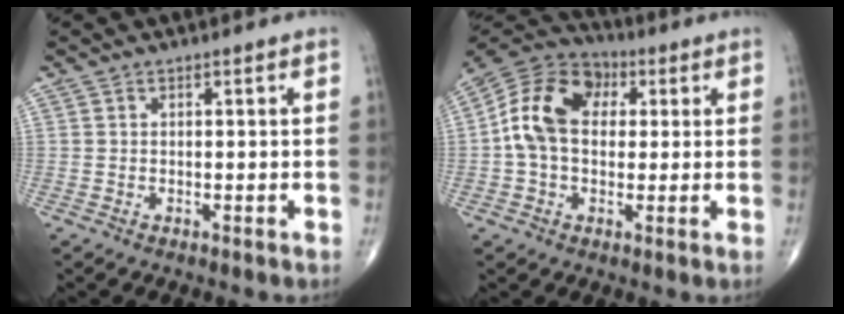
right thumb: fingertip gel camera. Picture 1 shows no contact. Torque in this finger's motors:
{"motor_torque": [0.19, 0.28, 0.21, -0.05, 0.12]}